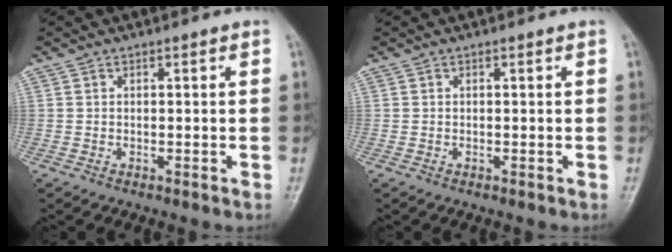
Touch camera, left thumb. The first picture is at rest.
{"total": 0.0}